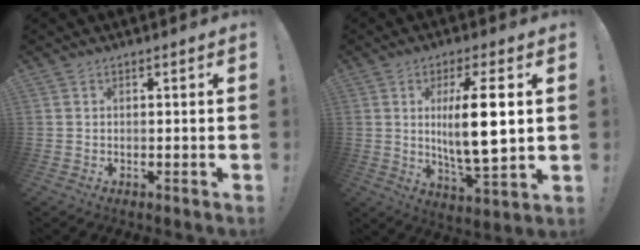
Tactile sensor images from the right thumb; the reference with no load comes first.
{"total": 14.2, "force": [2.0, 3.0, 13.7], "torque": [-0.240, -0.013, 0.020]}